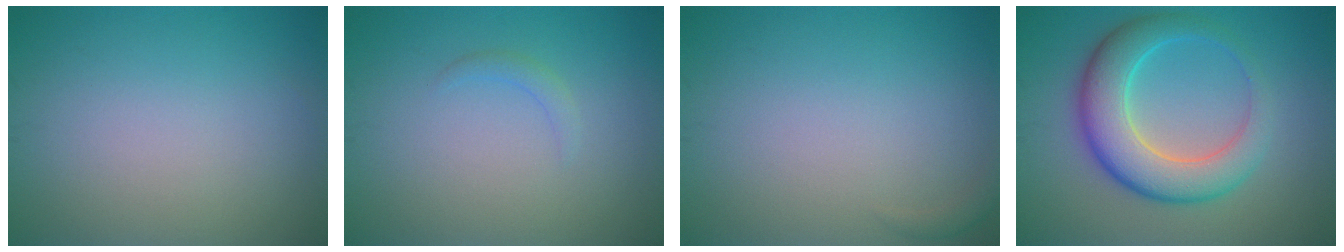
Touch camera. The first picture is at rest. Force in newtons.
{"total": 0.9, "press": 0.9, "slide": 0.0}
{"total": 0.7, "press": 0.7, "slide": 0.1}
{"total": 7.2, "press": 7.2, "slide": 0.2}